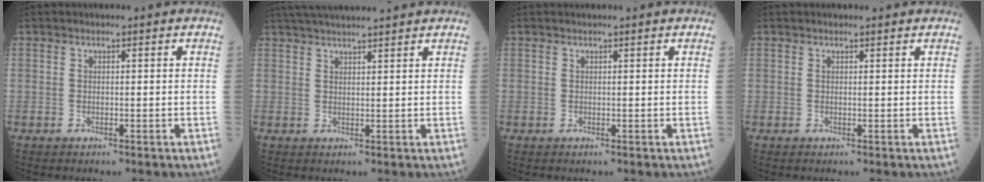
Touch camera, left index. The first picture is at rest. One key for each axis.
{"total": 10.4, "fx": 9.5, "fy": 0.1, "fz": 4.4, "tx": -0.075, "ty": 0.032, "tz": 0.140}
{"total": 0.8, "fx": 0.8, "fy": 0.0, "fz": 0.2, "tx": -0.004, "ty": 0.009, "tz": 0.013}
{"total": 0.5, "fx": 0.5, "fy": 0.1, "fz": 0.0, "tx": -0.007, "ty": -0.001, "tz": 0.006}